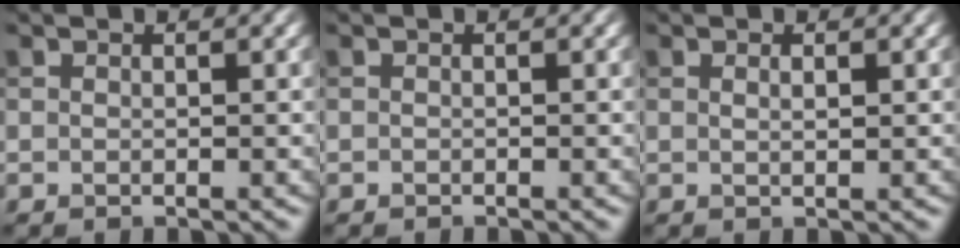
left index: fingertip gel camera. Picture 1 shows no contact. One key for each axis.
{"total": 0.0}
{"total": 0.8, "fx": 0.3, "fy": 0.2, "fz": 0.7, "tx": -0.011, "ty": 0.000, "tz": 0.006}